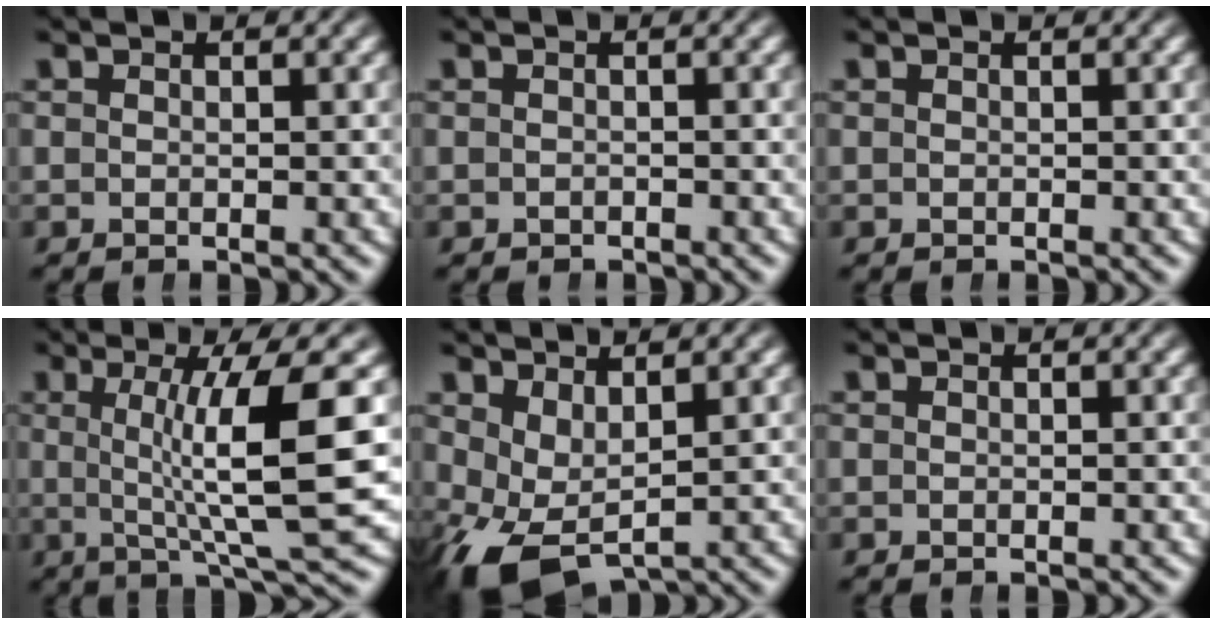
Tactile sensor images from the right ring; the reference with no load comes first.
{"total": 0.6, "force": [-0.6, 0.0, -0.3], "torque": [0.005, -0.009, -0.004]}
{"total": 0.0}
{"total": 8.5, "force": [1.5, 0.4, 8.3], "torque": [-0.116, 0.004, 0.030]}
{"total": 5.7, "force": [-2.1, 4.0, 3.4], "torque": [-0.091, -0.033, -0.021]}
{"total": 0.0}